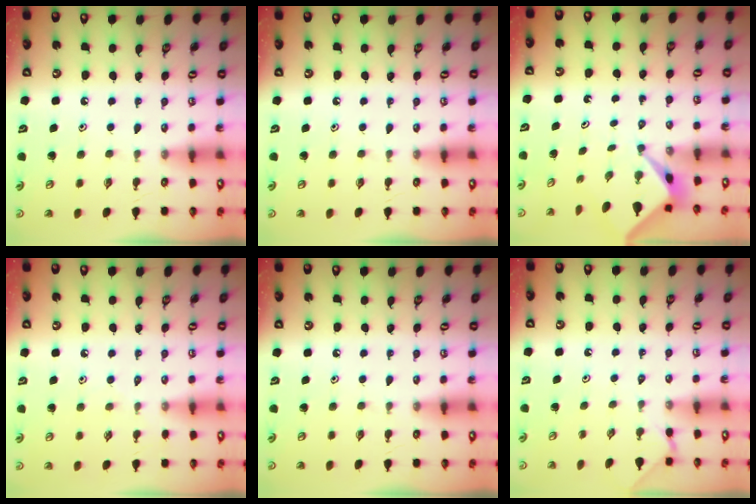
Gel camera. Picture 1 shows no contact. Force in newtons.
{"total": 0.0}
{"total": 2.3, "press": 2.3, "slide": 0.3}
{"total": 2.8, "press": 2.7, "slide": 0.5}
{"total": 0.0}
{"total": 1.4, "press": 1.4, "slide": 0.2}